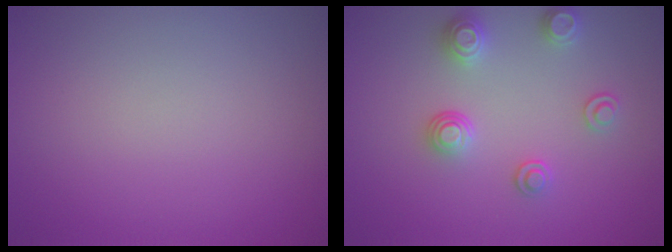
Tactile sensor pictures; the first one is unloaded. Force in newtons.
{"total": 2.6, "press": 2.6, "slide": 0.6}